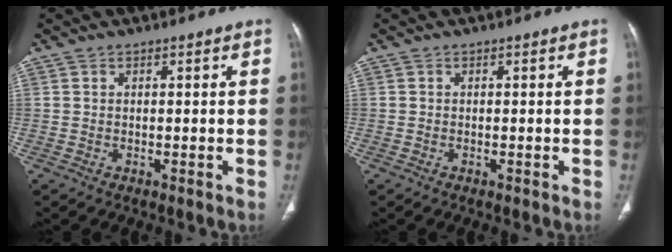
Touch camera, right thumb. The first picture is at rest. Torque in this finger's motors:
{"motor_torque": [2.03, 0.93, 0.85, -0.98, 0.14]}